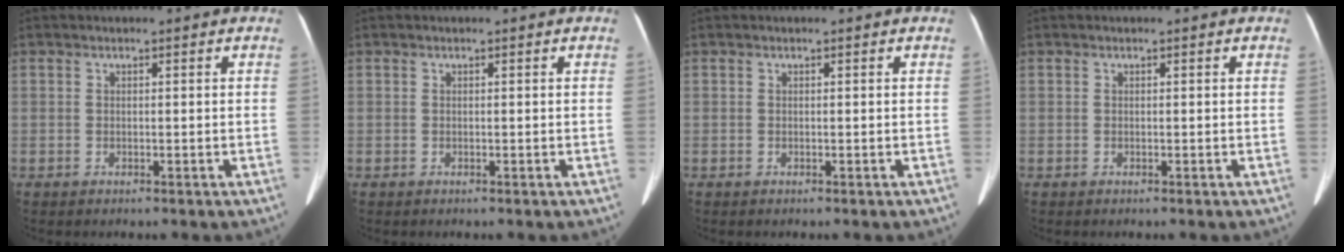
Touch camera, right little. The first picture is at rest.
{"total": 0.0}
{"total": 0.0}
{"total": 0.0}